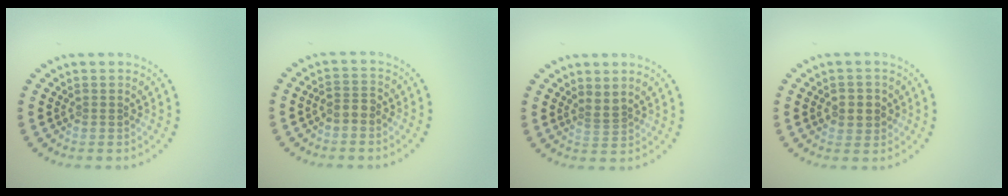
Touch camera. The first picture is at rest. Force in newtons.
{"total": 1.6, "press": 1.5, "slide": 0.6}
{"total": 1.2, "press": 0.7, "slide": 0.9}
{"total": 2.5, "press": 2.4, "slide": 0.6}